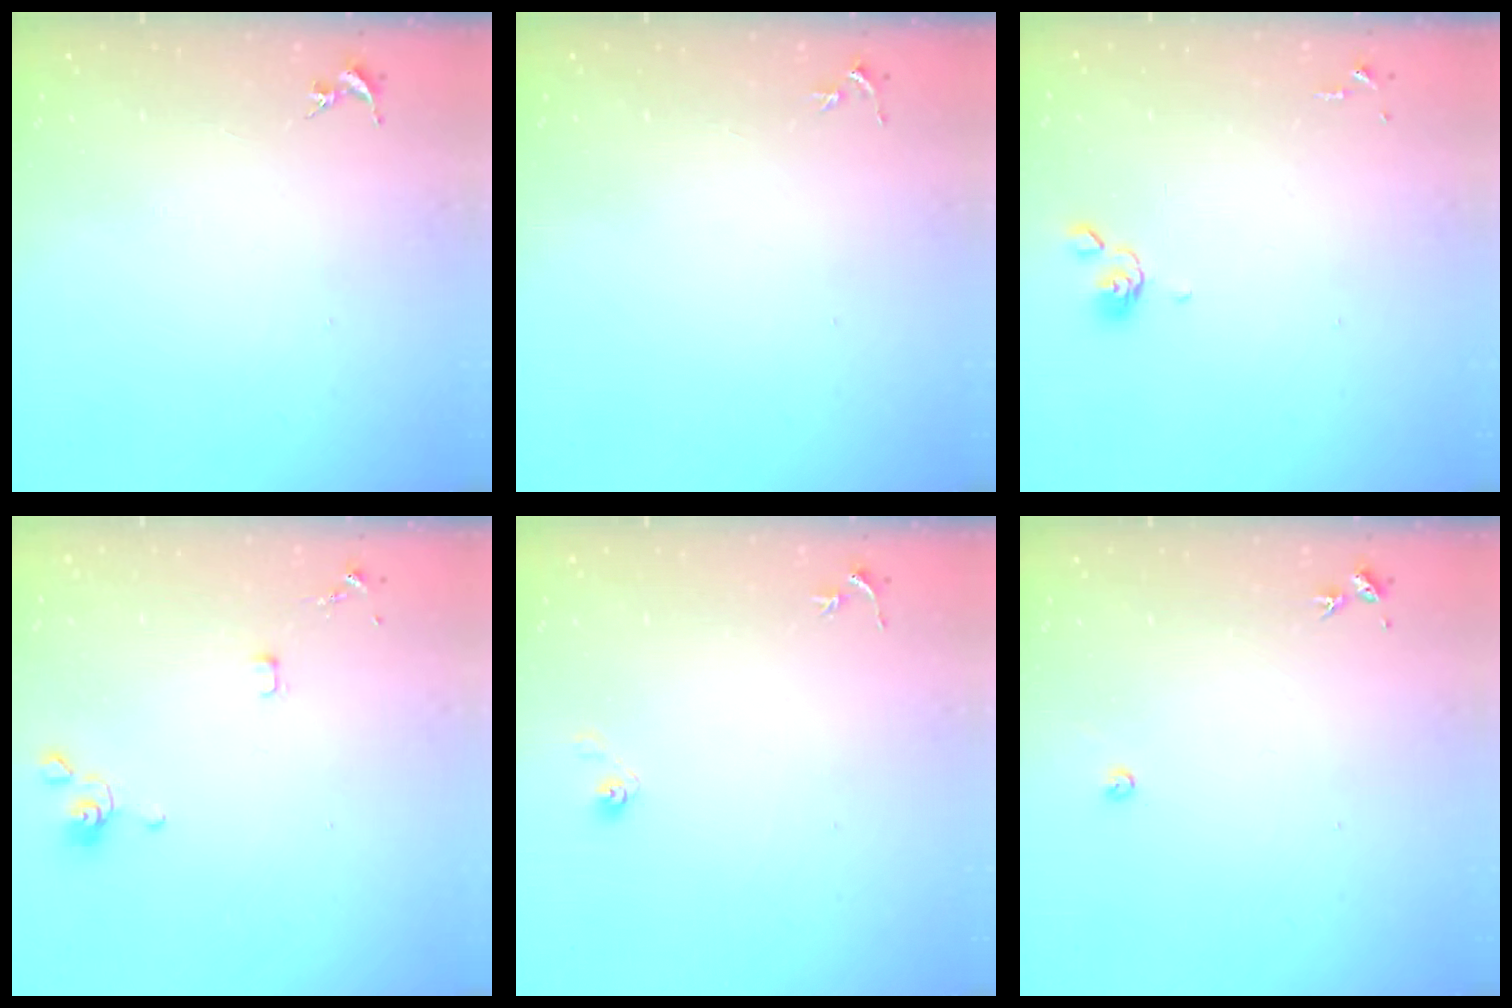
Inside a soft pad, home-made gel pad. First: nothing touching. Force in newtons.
{"total": 3.3, "press": 3.2, "slide": 0.4}
{"total": 5.6, "press": 5.5, "slide": 1.4}
{"total": 3.6, "press": 3.5, "slide": 0.7}
{"total": 3.6, "press": 2.9, "slide": 2.0}
{"total": 2.4, "press": 2.4, "slide": 0.3}